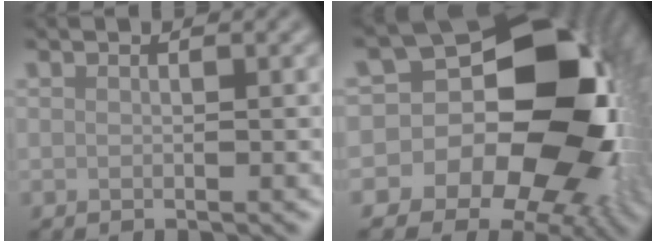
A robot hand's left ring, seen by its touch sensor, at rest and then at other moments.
{"total": 19.9, "force": [-0.5, 15.4, 12.6], "torque": [-0.154, 0.003, -0.025]}